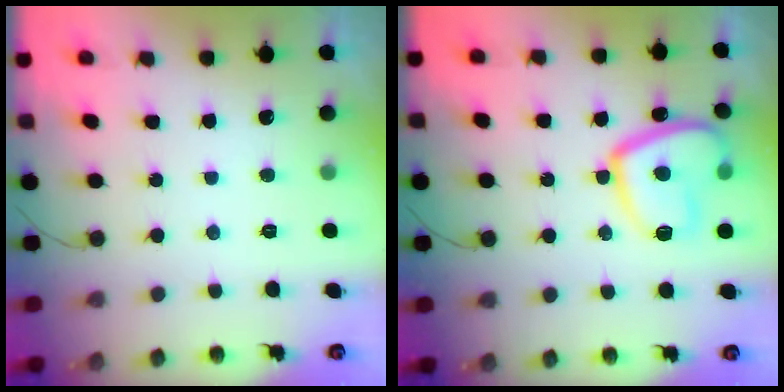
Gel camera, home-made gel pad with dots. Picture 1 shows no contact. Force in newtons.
{"total": 14.8, "press": 14.7, "slide": 1.7}